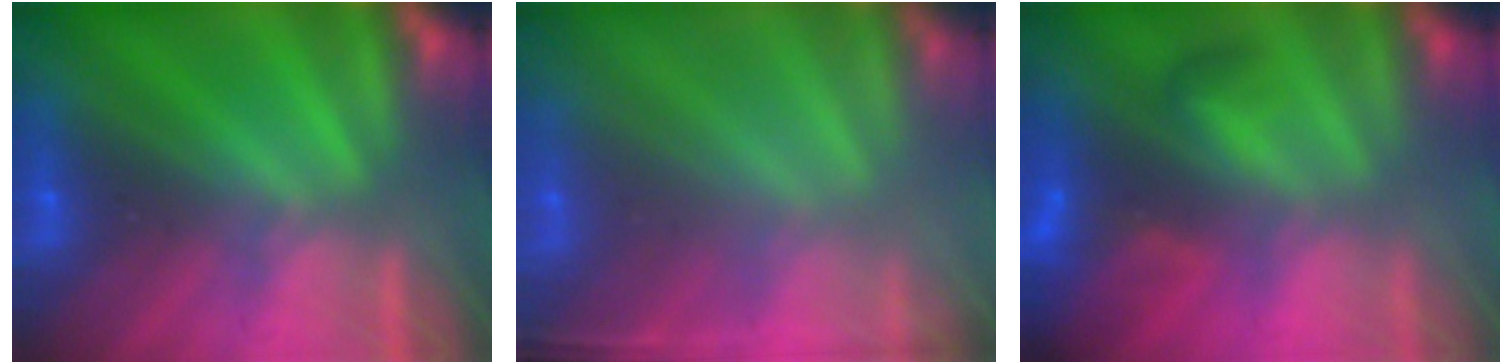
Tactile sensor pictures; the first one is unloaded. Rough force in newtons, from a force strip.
{"total": 1.0}
{"total": 7.0}